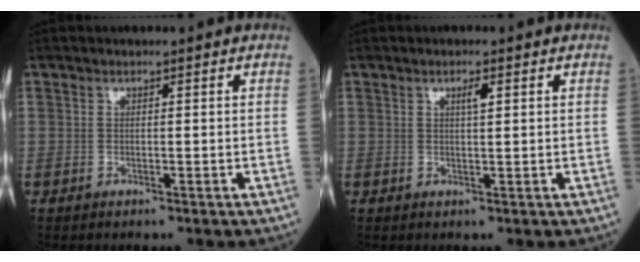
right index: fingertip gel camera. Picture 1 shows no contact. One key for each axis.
{"total": 1.5, "fx": 0.7, "fy": 0.2, "fz": 1.3, "tx": -0.023, "ty": -0.001, "tz": 0.010}